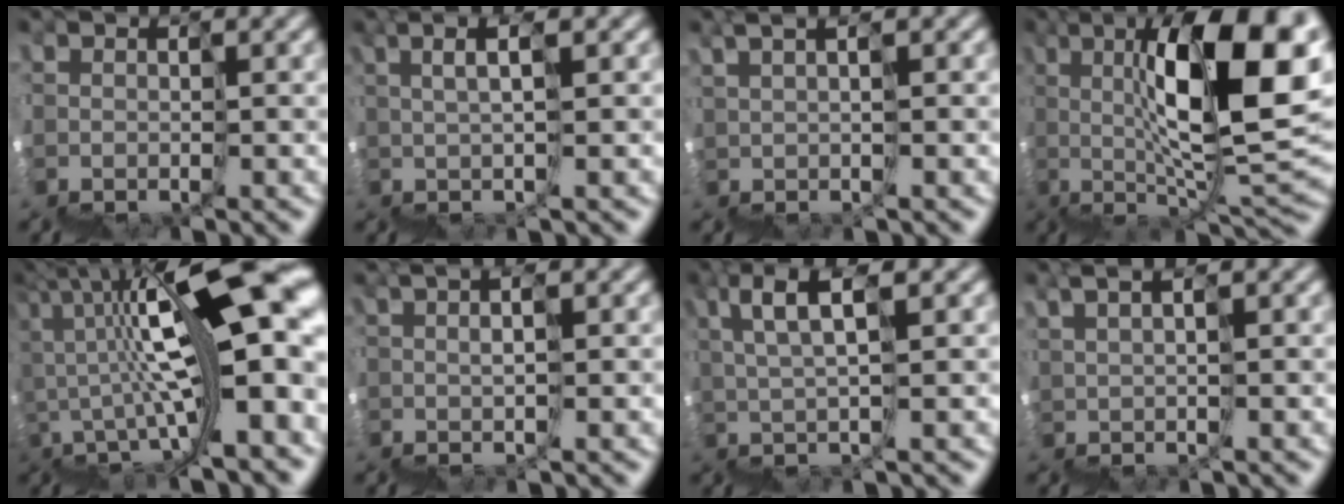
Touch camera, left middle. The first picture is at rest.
{"total": 3.6, "force": [2.5, -2.5, -0.4], "torque": [0.022, 0.037, 0.046]}
{"total": 4.0, "force": [2.6, -2.7, -1.4], "torque": [0.020, 0.029, 0.048]}
{"total": 9.8, "force": [4.5, -0.1, 8.7], "torque": [-0.104, 0.044, 0.070]}
{"total": 11.0, "force": [2.2, 0.8, 10.7], "torque": [-0.147, 0.057, 0.032]}
{"total": 2.3, "force": [1.9, -1.1, 0.7], "torque": [0.007, 0.024, 0.046]}
{"total": 4.5, "force": [3.9, -1.8, 1.5], "torque": [-0.038, 0.045, 0.069]}
{"total": 4.4, "force": [3.2, -2.7, -1.5], "torque": [0.017, 0.034, 0.059]}